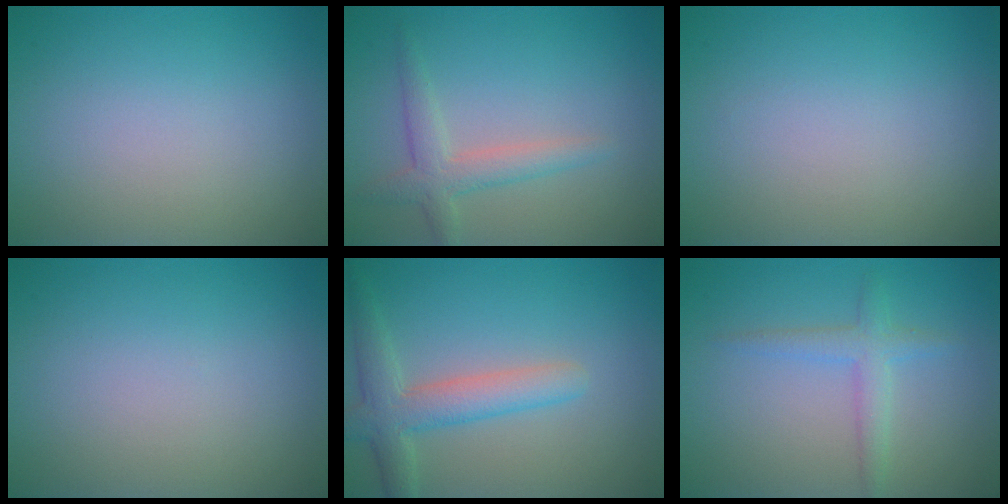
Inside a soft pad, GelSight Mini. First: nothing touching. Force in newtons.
{"total": 2.7, "press": 2.7, "slide": 0.1}
{"total": 0.0}
{"total": 0.0}
{"total": 4.0, "press": 4.0, "slide": 0.1}
{"total": 2.2, "press": 2.2, "slide": 0.0}